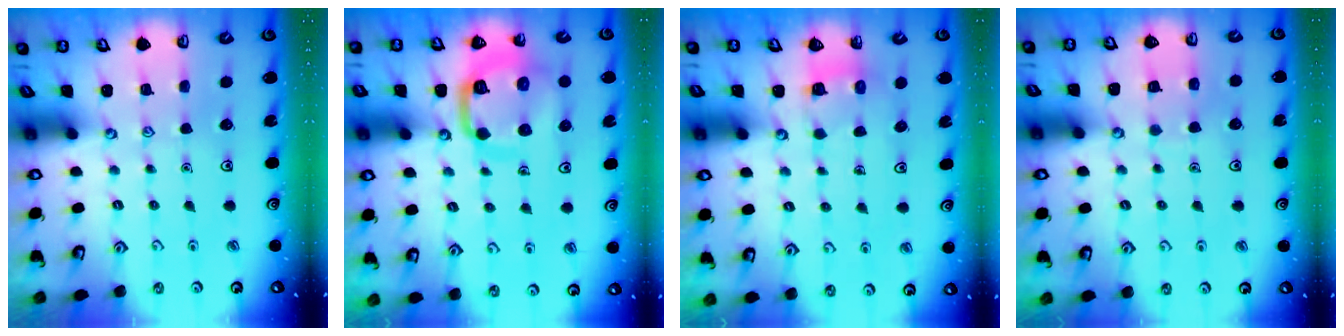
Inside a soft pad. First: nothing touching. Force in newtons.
{"total": 12.6, "press": 12.6, "slide": 1.4}
{"total": 3.8, "press": 3.8, "slide": 0.2}
{"total": 4.7, "press": 4.6, "slide": 0.4}